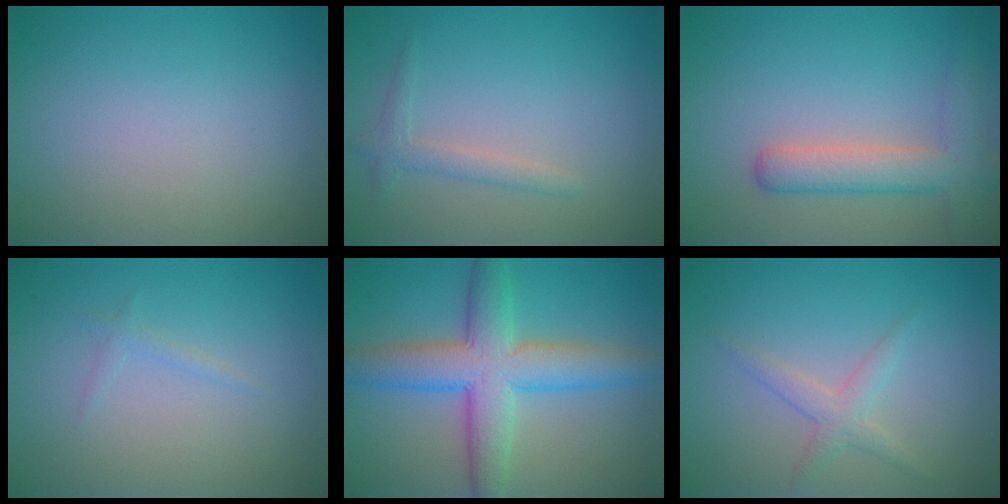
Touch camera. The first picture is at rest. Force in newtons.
{"total": 1.6, "press": 1.6, "slide": 0.1}
{"total": 4.3, "press": 4.3, "slide": 0.2}
{"total": 0.7, "press": 0.7, "slide": 0.1}
{"total": 7.4, "press": 7.4, "slide": 0.1}
{"total": 1.9, "press": 1.9, "slide": 0.1}